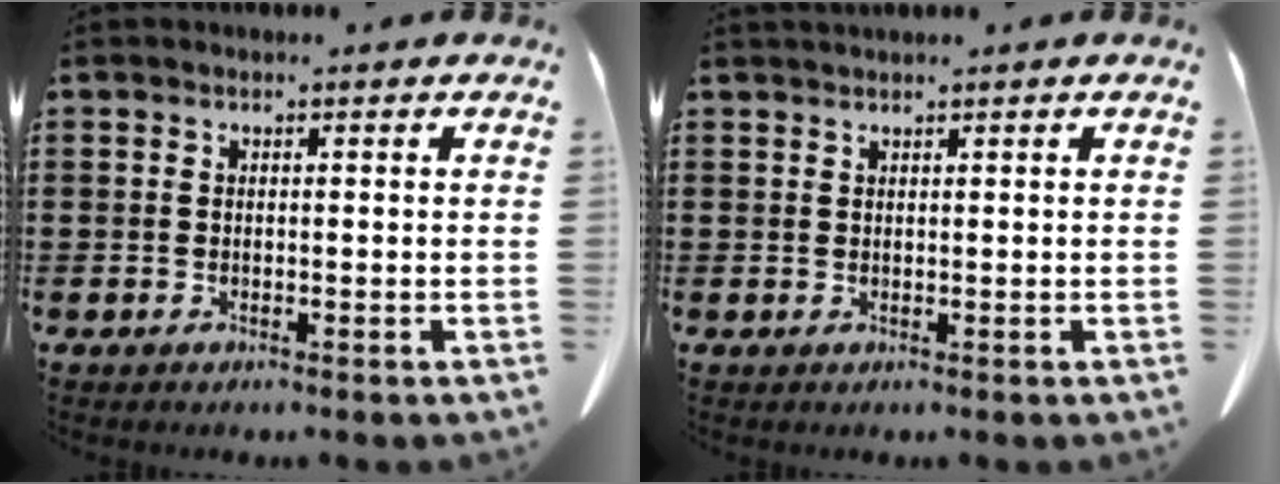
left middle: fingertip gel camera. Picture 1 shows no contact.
{"total": 0.8, "force": [0.7, 0.0, 0.3], "torque": [-0.007, -0.001, 0.015]}